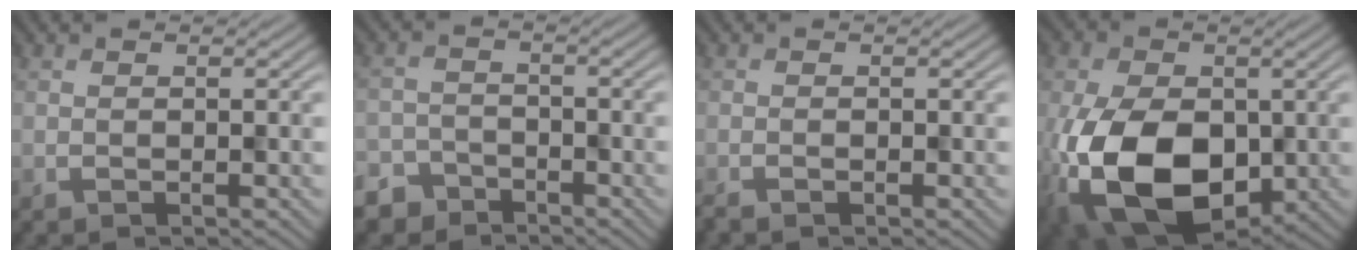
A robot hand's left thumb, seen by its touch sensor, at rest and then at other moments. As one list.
[{"total": 4.4, "force": [-3.8, 2.1, 0.2], "torque": [-0.001, -0.003, -0.073]}, {"total": 1.3, "force": [-1.2, 0.0, 0.5], "torque": [-0.012, 0.002, -0.018]}, {"total": 15.2, "force": [-4.0, 9.6, 11.1], "torque": [-0.239, -0.035, -0.062]}]